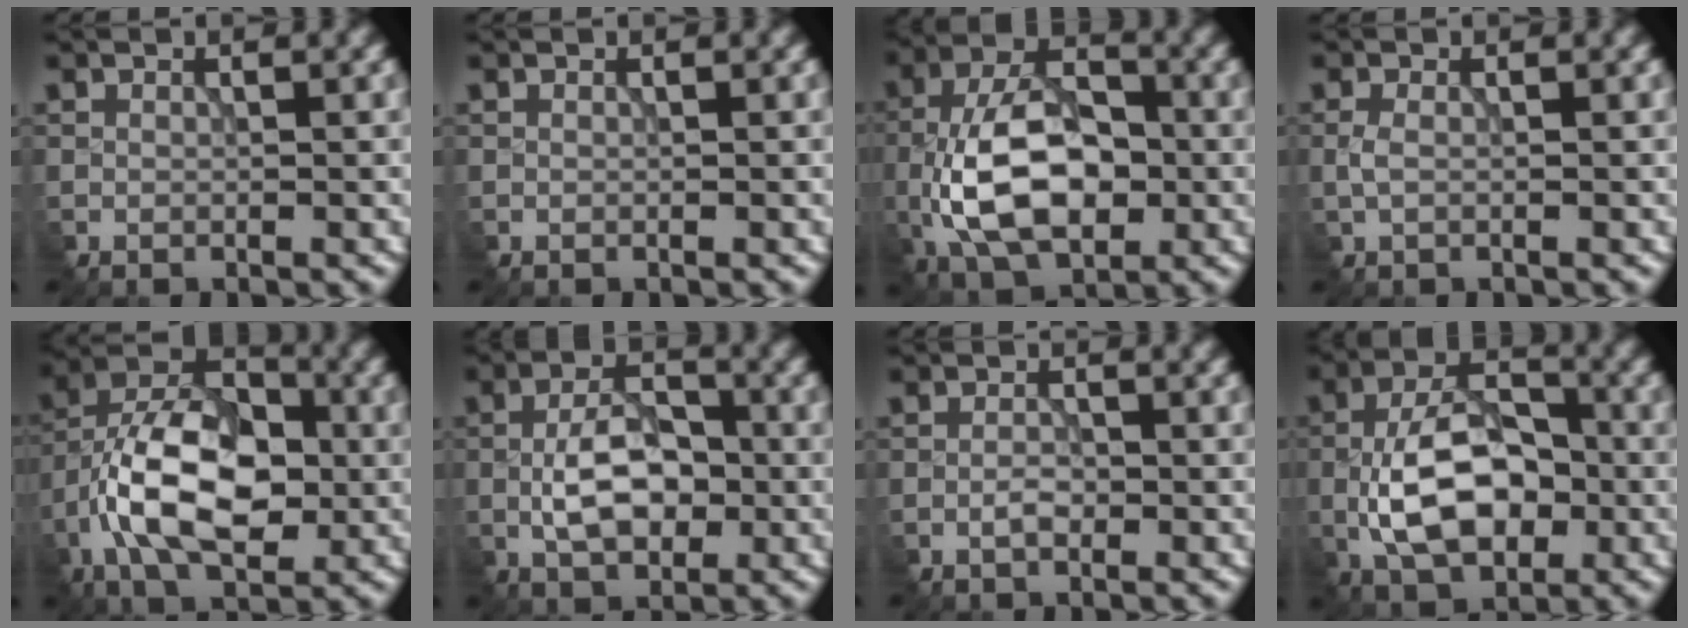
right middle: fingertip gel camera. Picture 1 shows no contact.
{"total": 0.0}
{"total": 9.7, "force": [-2.1, 5.7, 7.6], "torque": [-0.154, 0.010, -0.047]}
{"total": 0.8, "force": [-0.1, 0.4, 0.7], "torque": [-0.026, 0.002, -0.005]}
{"total": 10.4, "force": [-2.6, 5.9, 8.2], "torque": [-0.153, 0.018, -0.056]}
{"total": 5.1, "force": [-1.1, 2.8, 4.1], "torque": [-0.082, 0.008, -0.025]}
{"total": 1.1, "force": [-0.7, 0.5, 0.7], "torque": [-0.019, 0.004, -0.017]}
{"total": 8.1, "force": [-2.2, 4.5, 6.3], "torque": [-0.124, 0.017, -0.047]}